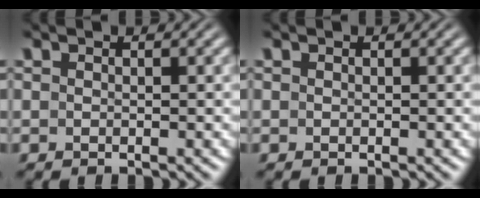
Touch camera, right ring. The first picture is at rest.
{"total": 0.0}